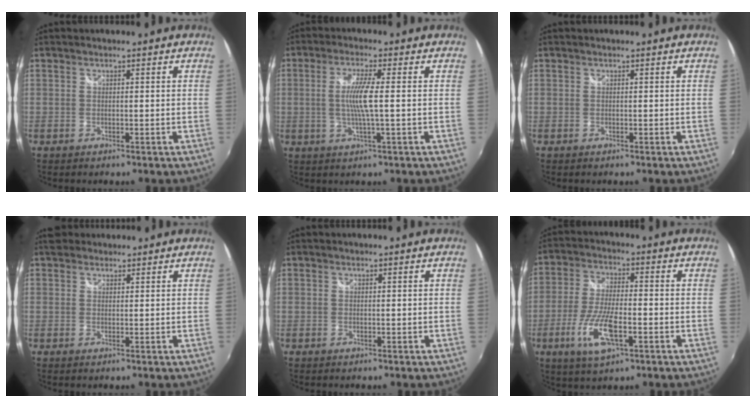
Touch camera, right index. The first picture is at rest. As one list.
[{"total": 6.1, "force": [-0.2, -0.1, 6.1], "torque": [-0.118, -0.004, -0.002]}, {"total": 0.0}, {"total": 2.5, "force": [1.8, 1.7, 0.7], "torque": [-0.011, 0.011, 0.027]}, {"total": 0.0}, {"total": 10.8, "force": [-4.3, 3.3, 9.3], "torque": [-0.196, -0.014, -0.081]}]